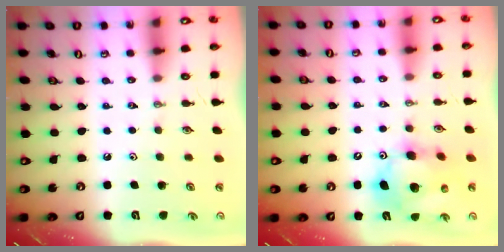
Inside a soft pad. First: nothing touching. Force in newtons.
{"total": 13.6, "press": 13.4, "slide": 2.3}